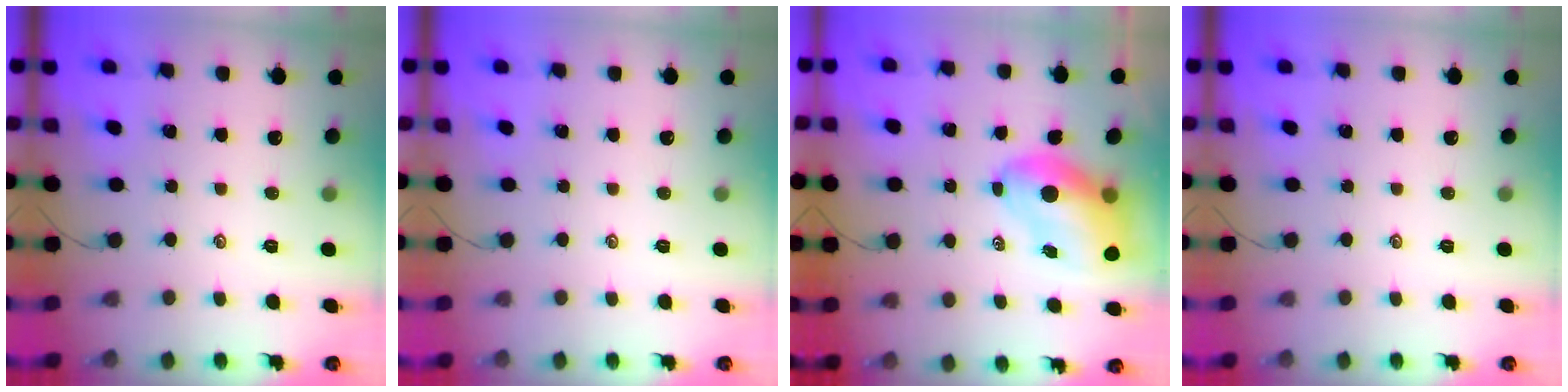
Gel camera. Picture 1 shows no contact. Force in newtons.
{"total": 0.0}
{"total": 9.2, "press": 8.8, "slide": 2.6}
{"total": 0.0}